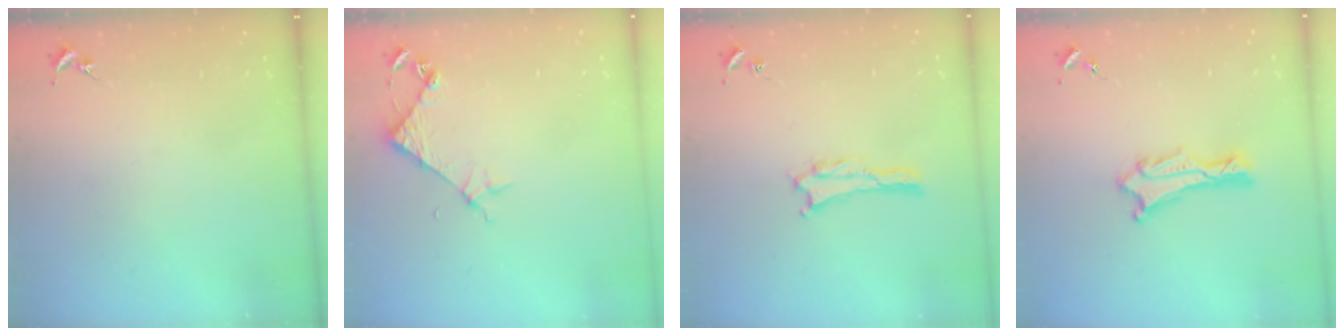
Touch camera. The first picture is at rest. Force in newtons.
{"total": 4.6, "press": 4.6, "slide": 0.3}
{"total": 0.0}
{"total": 1.3, "press": 1.2, "slide": 0.1}